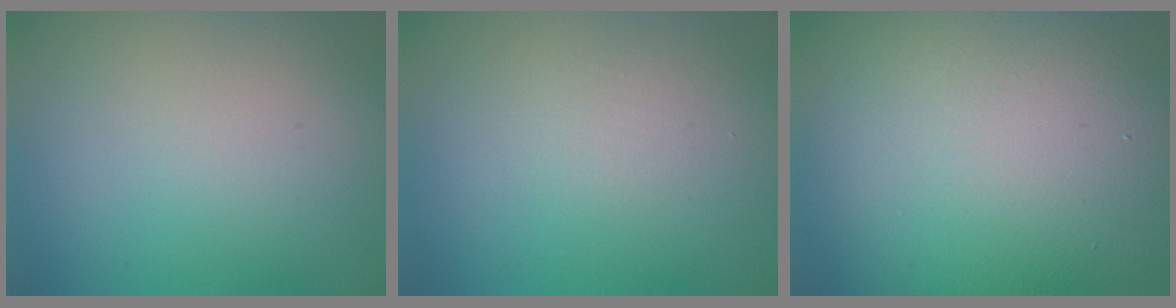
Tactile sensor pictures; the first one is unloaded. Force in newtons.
{"total": 0.9, "press": 0.9, "slide": 0.0}
{"total": 16.9, "press": 16.8, "slide": 1.4}